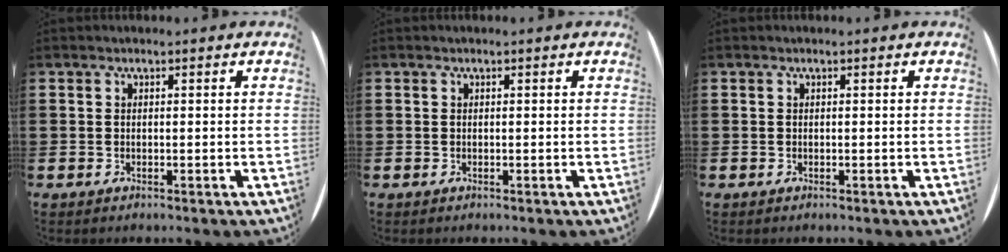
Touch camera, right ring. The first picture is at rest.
{"total": 0.0}
{"total": 0.0}